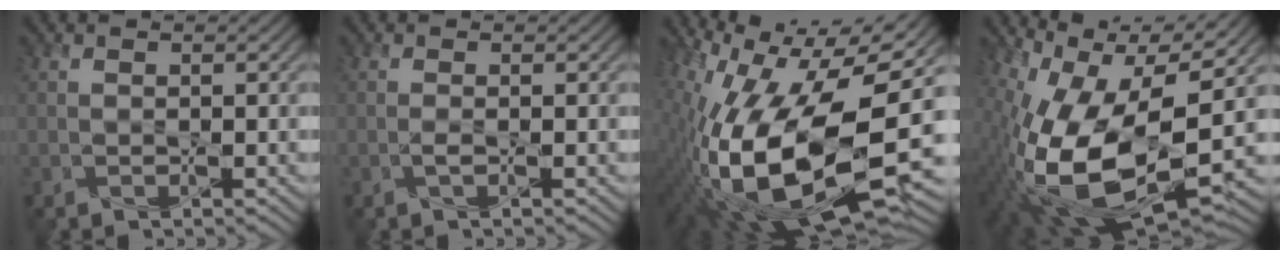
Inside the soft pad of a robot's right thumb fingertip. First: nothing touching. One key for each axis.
{"total": 0.8, "fx": -0.4, "fy": 0.0, "fz": 0.7, "tx": -0.020, "ty": -0.002, "tz": -0.009}
{"total": 20.3, "fx": -3.5, "fy": 9.6, "fz": 17.5, "tx": -0.338, "ty": -0.033, "tz": -0.056}
{"total": 18.4, "fx": -2.7, "fy": 9.5, "fz": 15.6, "tx": -0.319, "ty": -0.034, "tz": -0.042}